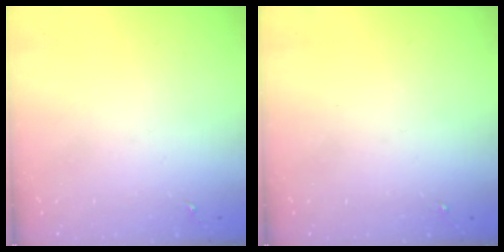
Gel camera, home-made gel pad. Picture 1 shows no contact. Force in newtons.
{"total": 0.0}